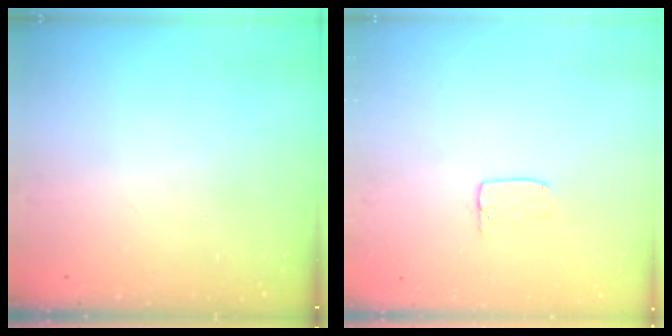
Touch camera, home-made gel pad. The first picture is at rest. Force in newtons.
{"total": 3.4, "press": 3.4, "slide": 0.3}